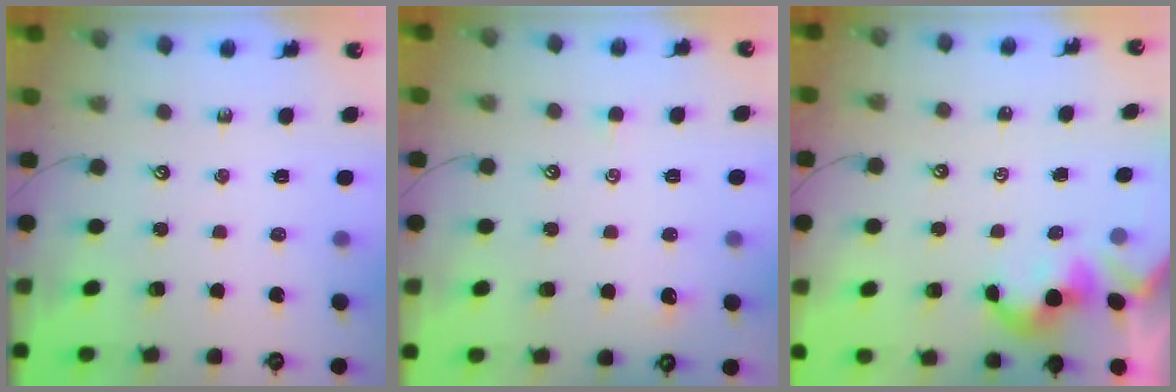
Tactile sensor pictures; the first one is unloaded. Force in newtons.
{"total": 2.1, "press": 2.0, "slide": 0.4}
{"total": 1.9, "press": 1.9, "slide": 0.2}